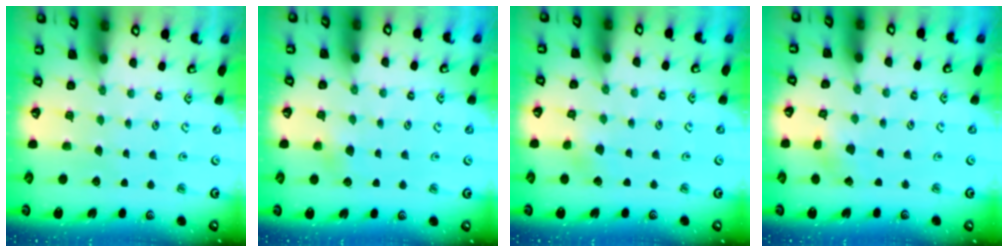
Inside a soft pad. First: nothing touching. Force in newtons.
{"total": 2.9, "press": 2.9, "slide": 0.3}
{"total": 3.4, "press": 3.4, "slide": 0.3}
{"total": 2.4, "press": 2.4, "slide": 0.2}